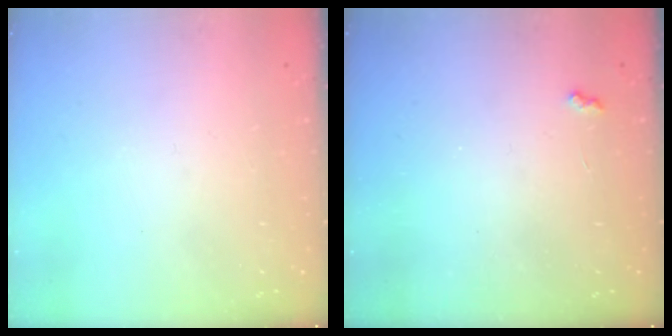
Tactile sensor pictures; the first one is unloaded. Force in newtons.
{"total": 3.4, "press": 3.4, "slide": 0.5}